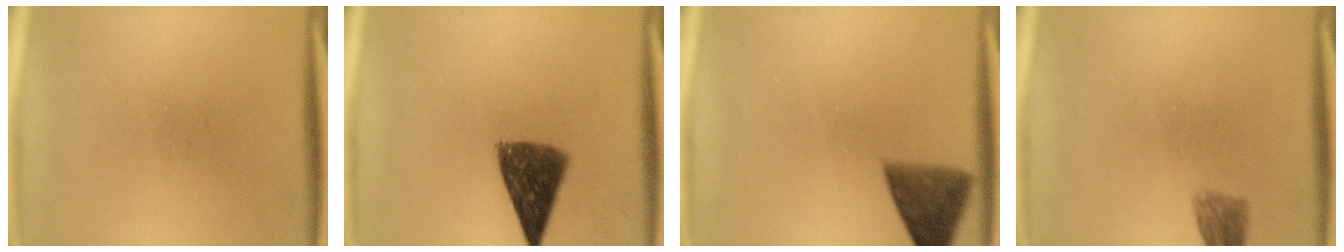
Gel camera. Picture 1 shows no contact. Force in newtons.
{"total": 9.0}
{"total": 7.4}
{"total": 2.9}